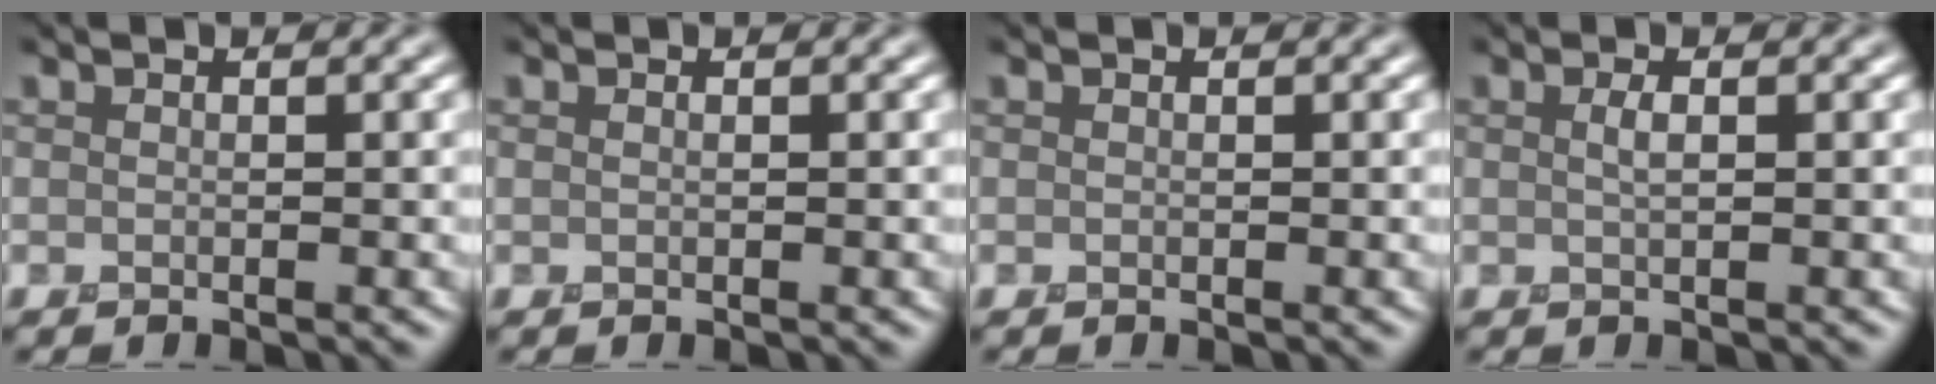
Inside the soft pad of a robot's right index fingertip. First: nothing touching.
{"total": 0.0}
{"total": 0.0}
{"total": 1.0, "force": [0.3, 0.0, 0.9], "torque": [-0.023, 0.007, 0.004]}